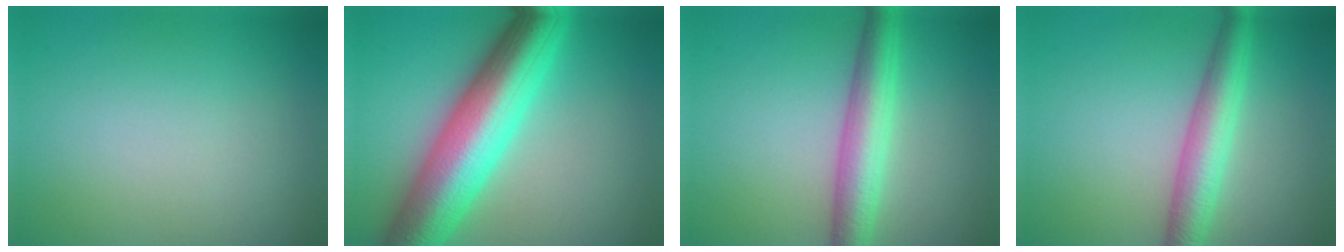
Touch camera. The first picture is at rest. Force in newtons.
{"total": 11.1, "press": 11.1, "slide": 0.2}
{"total": 4.9, "press": 4.9, "slide": 0.1}
{"total": 4.5, "press": 4.5, "slide": 0.1}